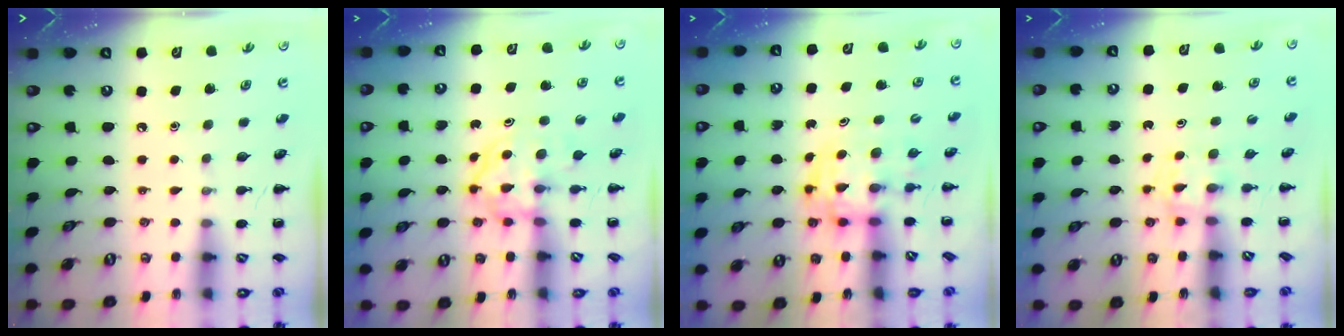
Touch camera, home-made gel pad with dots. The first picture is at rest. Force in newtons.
{"total": 3.9, "press": 3.9, "slide": 0.5}
{"total": 3.0, "press": 3.0, "slide": 0.5}
{"total": 2.4, "press": 2.2, "slide": 1.0}